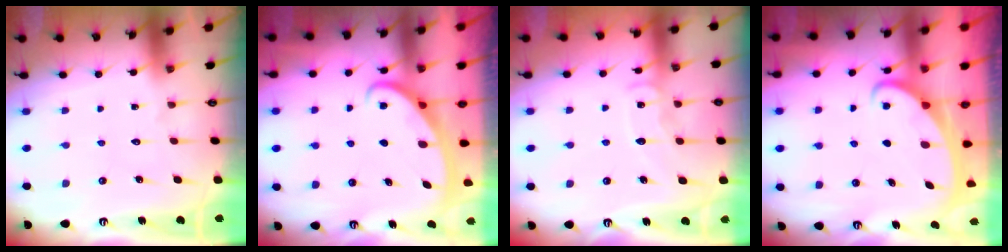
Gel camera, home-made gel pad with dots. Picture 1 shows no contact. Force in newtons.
{"total": 2.7, "press": 2.6, "slide": 0.4}
{"total": 8.3, "press": 8.3, "slide": 0.7}
{"total": 2.3, "press": 2.2, "slide": 0.4}